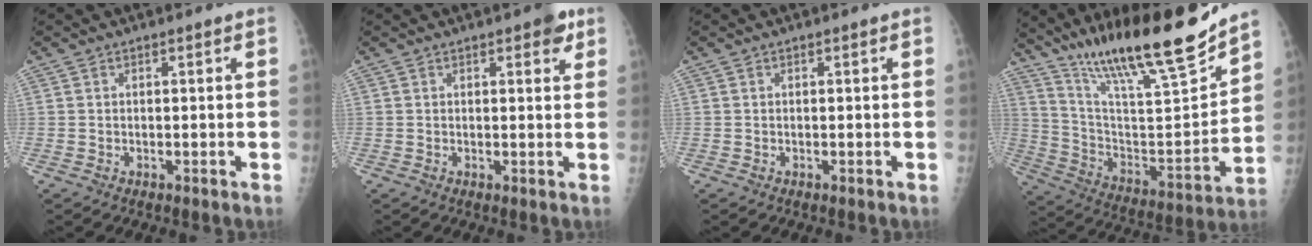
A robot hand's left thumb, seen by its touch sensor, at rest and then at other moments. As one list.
[{"total": 3.7, "force": [2.0, 1.5, 2.7], "torque": [-0.021, -0.005, 0.018]}, {"total": 0.0}, {"total": 26.1, "force": [19.5, 4.0, 16.8], "torque": [-0.256, -0.078, 0.336]}]